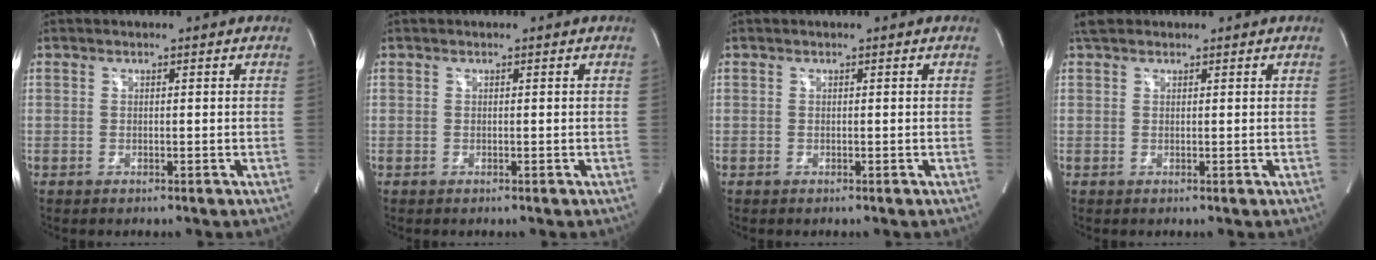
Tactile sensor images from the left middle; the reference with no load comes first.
{"total": 0.0}
{"total": 0.0}
{"total": 1.9, "force": [1.5, 1.0, 0.5], "torque": [-0.014, 0.017, 0.024]}